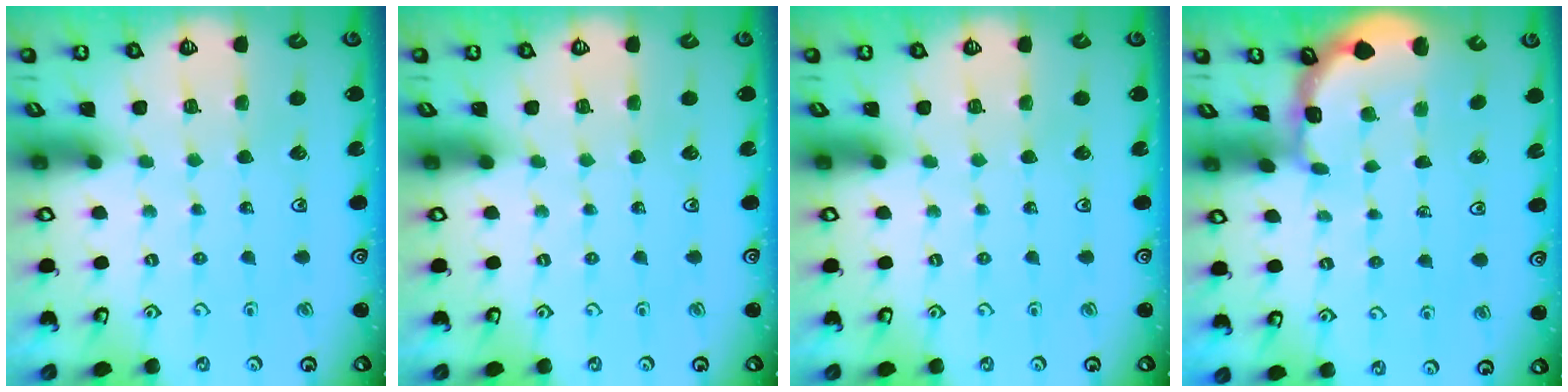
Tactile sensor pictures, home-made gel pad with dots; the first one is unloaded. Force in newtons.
{"total": 0.0}
{"total": 0.0}
{"total": 1.9, "press": 1.9, "slide": 0.3}